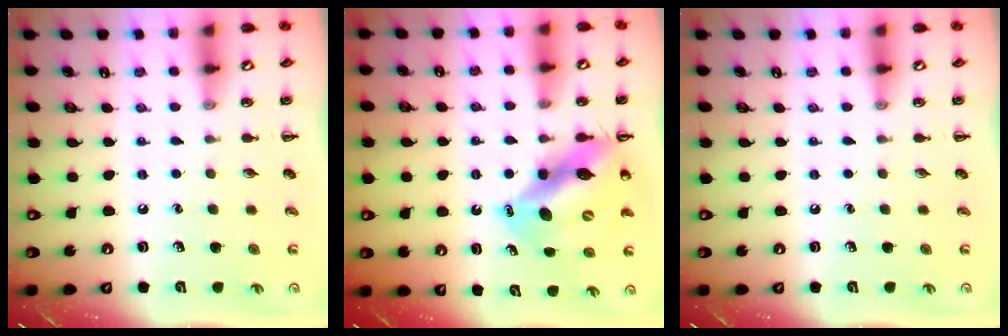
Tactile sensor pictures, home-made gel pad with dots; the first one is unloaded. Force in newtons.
{"total": 12.9, "press": 12.3, "slide": 3.8}
{"total": 0.0}